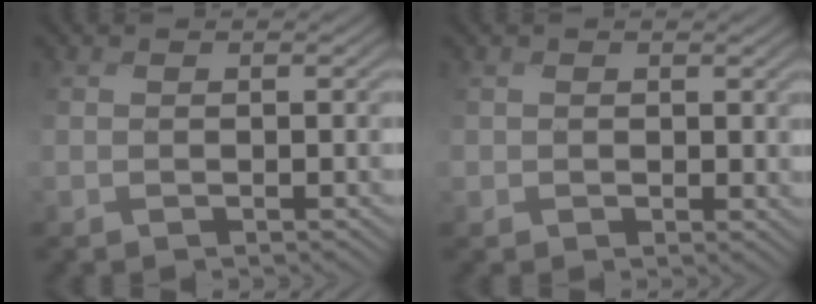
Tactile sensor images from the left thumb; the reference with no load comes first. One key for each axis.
{"total": 1.0, "fx": 0.7, "fy": 0.4, "fz": -0.6, "tx": 0.006, "ty": 0.000, "tz": 0.006}